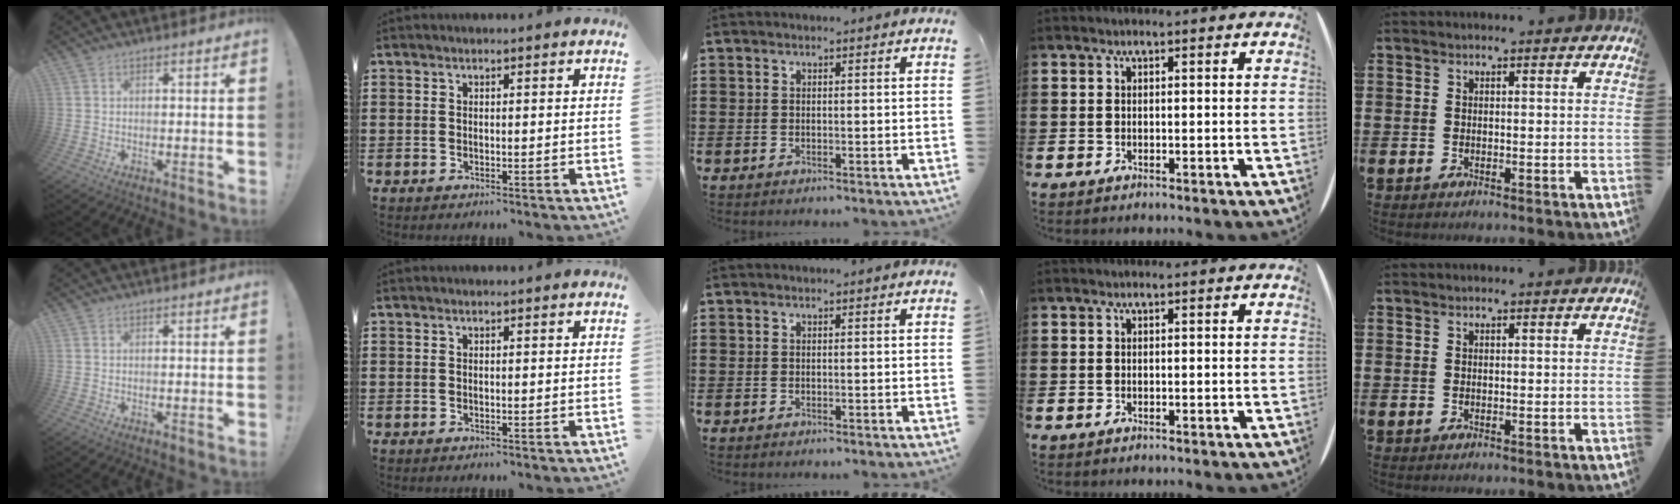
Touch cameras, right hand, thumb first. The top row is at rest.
{}